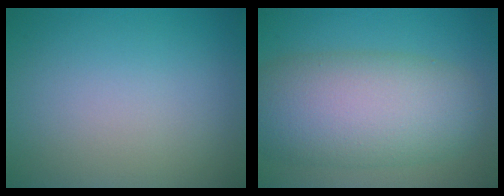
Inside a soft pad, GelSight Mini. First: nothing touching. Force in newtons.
{"total": 9.7, "press": 9.7, "slide": 0.7}